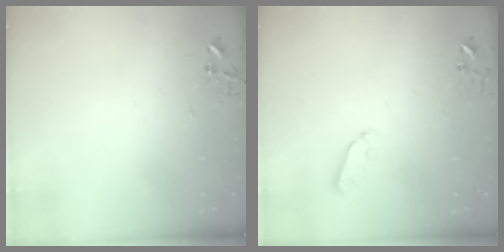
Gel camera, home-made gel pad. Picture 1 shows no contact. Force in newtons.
{"total": 5.0, "press": 5.0, "slide": 0.4}